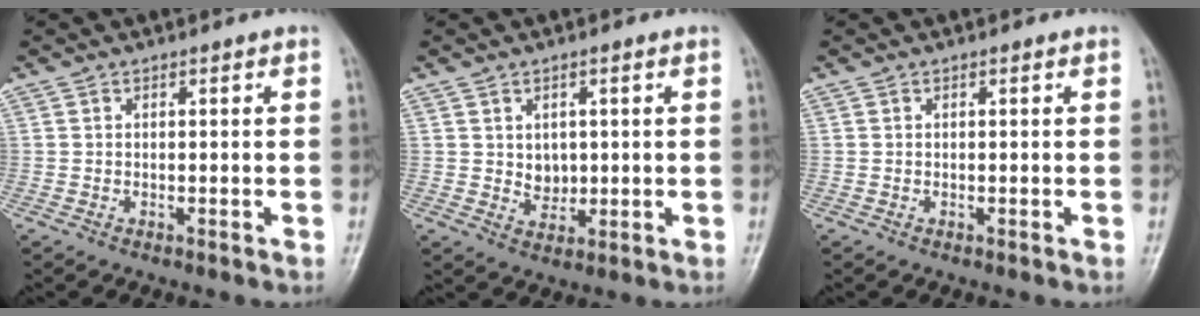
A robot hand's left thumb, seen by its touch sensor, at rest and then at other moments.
{"total": 3.6, "force": [0.6, 2.9, 1.9], "torque": [-0.013, -0.008, 0.017]}
{"total": 0.0}